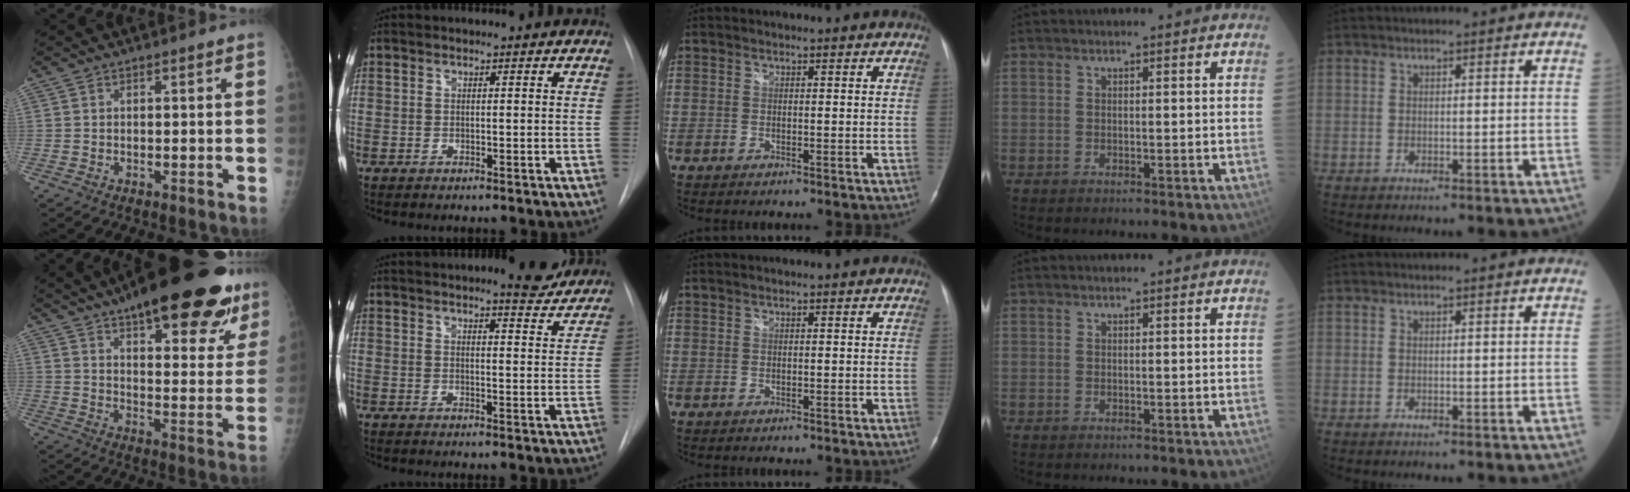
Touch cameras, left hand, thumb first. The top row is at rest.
{"thumb": {"total": 29.1, "force": [19.5, 9.1, 19.5], "torque": [-0.251, -0.047, 0.263]}, "index": {"total": 8.2, "force": [7.4, 1.4, 3.2], "torque": [-0.034, -0.008, 0.081]}}